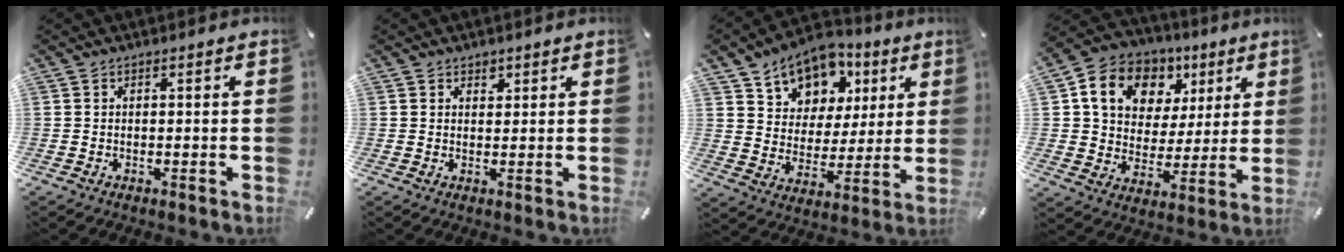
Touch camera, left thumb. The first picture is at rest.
{"total": 1.5, "force": [0.9, 1.2, 0.2], "torque": [0.003, -0.002, 0.015]}
{"total": 11.7, "force": [7.1, 8.8, 2.9], "torque": [-0.057, -0.048, 0.133]}
{"total": 13.8, "force": [6.1, 11.1, 5.6], "torque": [-0.097, -0.020, 0.117]}